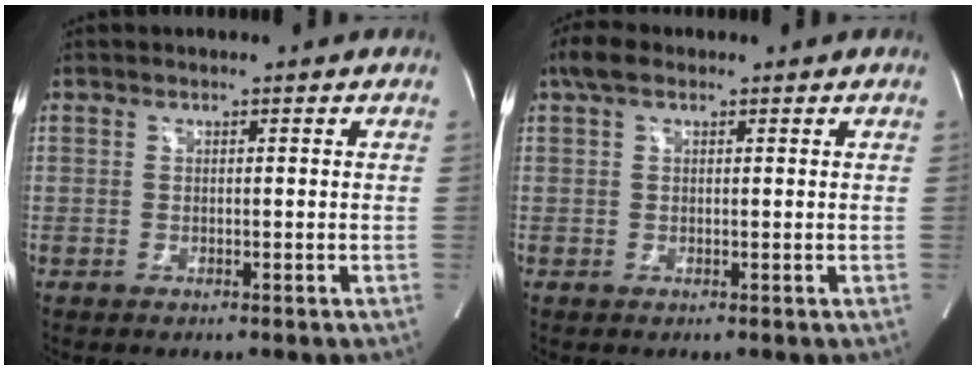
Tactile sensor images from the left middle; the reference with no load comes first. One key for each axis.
{"total": 2.7, "fx": 1.6, "fy": 1.2, "fz": 1.8, "tx": -0.045, "ty": 0.026, "tz": 0.033}